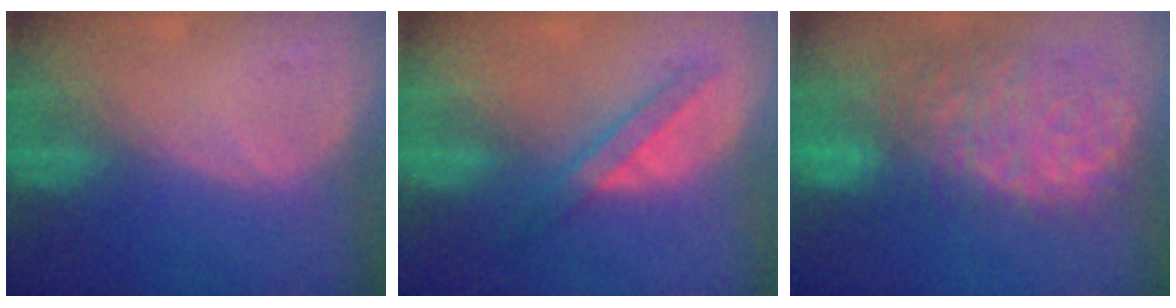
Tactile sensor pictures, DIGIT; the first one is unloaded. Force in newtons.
{"total": 4.2, "press": 4.1, "slide": 1.2}
{"total": 13.5, "press": 11.1, "slide": 7.8}